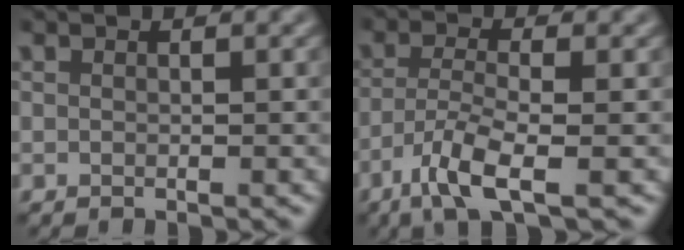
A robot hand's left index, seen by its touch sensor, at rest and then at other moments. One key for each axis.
{"total": 4.7, "fx": -3.3, "fy": 0.4, "fz": 3.3, "tx": -0.068, "ty": -0.002, "tz": -0.066}